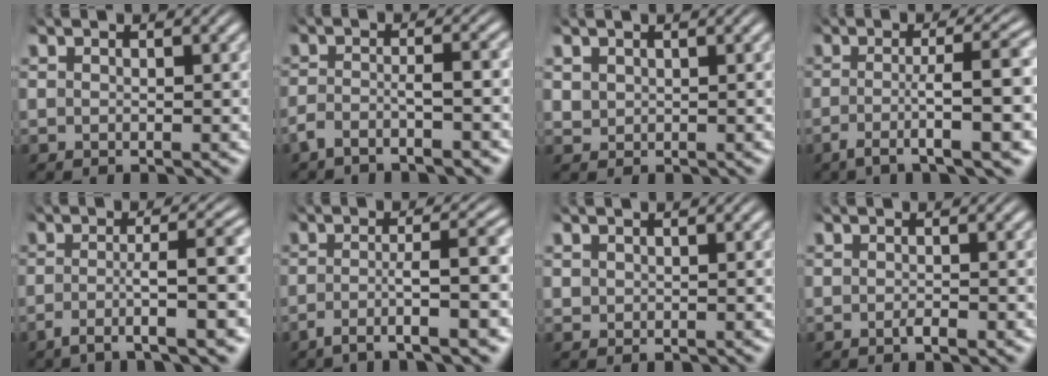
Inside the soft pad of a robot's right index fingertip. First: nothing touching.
{"total": 3.3, "force": [-2.7, 0.8, 1.7], "torque": [-0.026, -0.010, -0.045]}
{"total": 1.3, "force": [0.7, 1.1, 0.1], "torque": [-0.012, -0.008, 0.025]}
{"total": 6.6, "force": [-3.1, 1.1, 5.7], "torque": [-0.081, -0.015, -0.038]}
{"total": 5.5, "force": [-3.0, 0.5, 4.5], "torque": [-0.069, -0.013, -0.038]}
{"total": 5.0, "force": [-2.9, 0.4, 4.1], "torque": [-0.061, -0.012, -0.039]}
{"total": 0.7, "force": [0.2, 0.7, 0.0], "torque": [-0.004, -0.010, 0.014]}
{"total": 0.9, "force": [-0.6, 0.4, 0.5], "torque": [-0.005, -0.001, -0.012]}